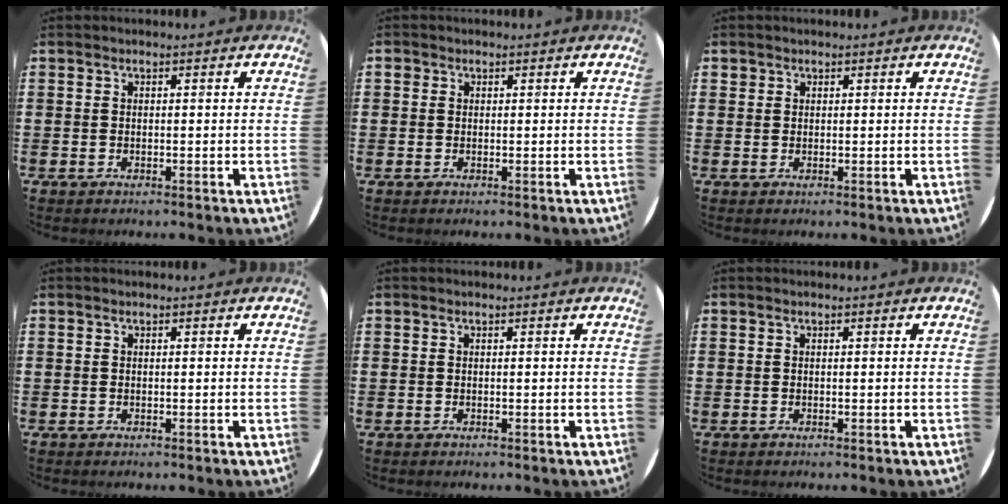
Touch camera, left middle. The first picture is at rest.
{"total": 0.6, "force": [0.2, 0.5, 0.0], "torque": [0.001, 0.006, 0.004]}
{"total": 0.6, "force": [0.4, 0.4, -0.1], "torque": [0.002, 0.004, 0.008]}
{"total": 0.0}
{"total": 0.0}
{"total": 0.0}